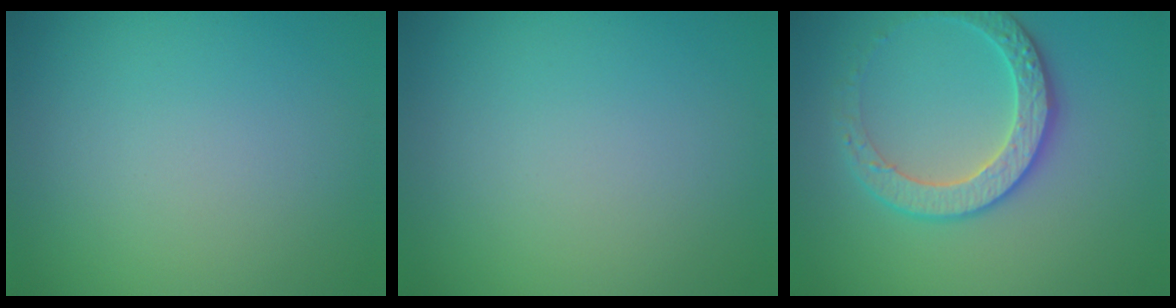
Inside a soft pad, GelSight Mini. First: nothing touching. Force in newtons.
{"total": 0.0}
{"total": 3.7, "press": 3.6, "slide": 0.9}